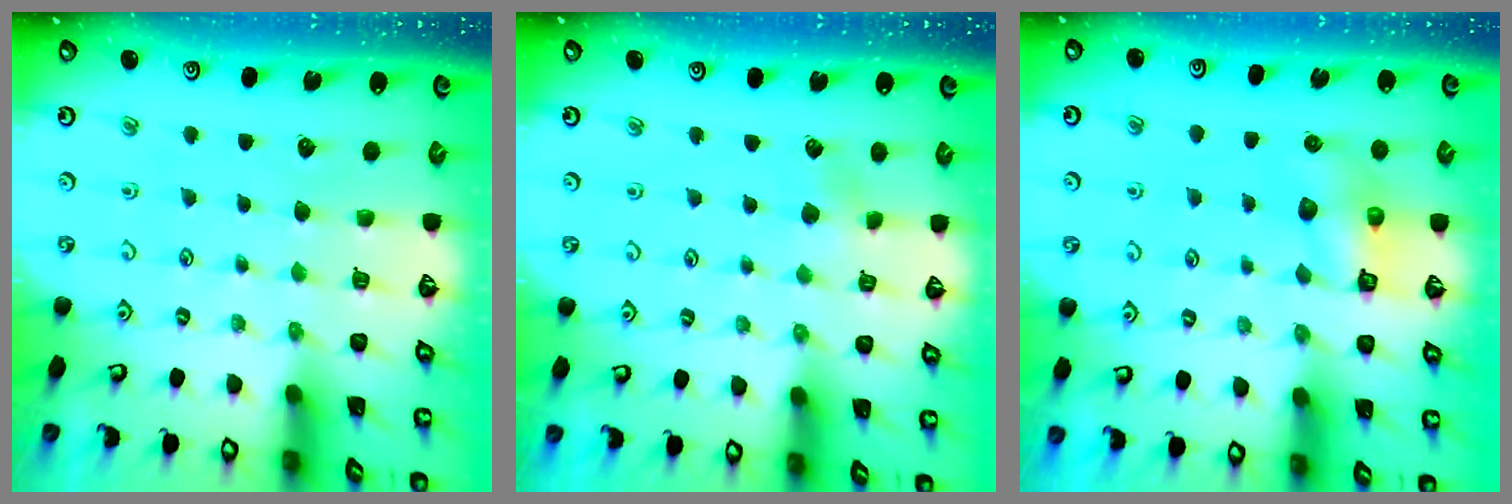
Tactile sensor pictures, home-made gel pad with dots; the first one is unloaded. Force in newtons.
{"total": 2.3, "press": 2.3, "slide": 0.2}
{"total": 8.2, "press": 8.2, "slide": 0.2}